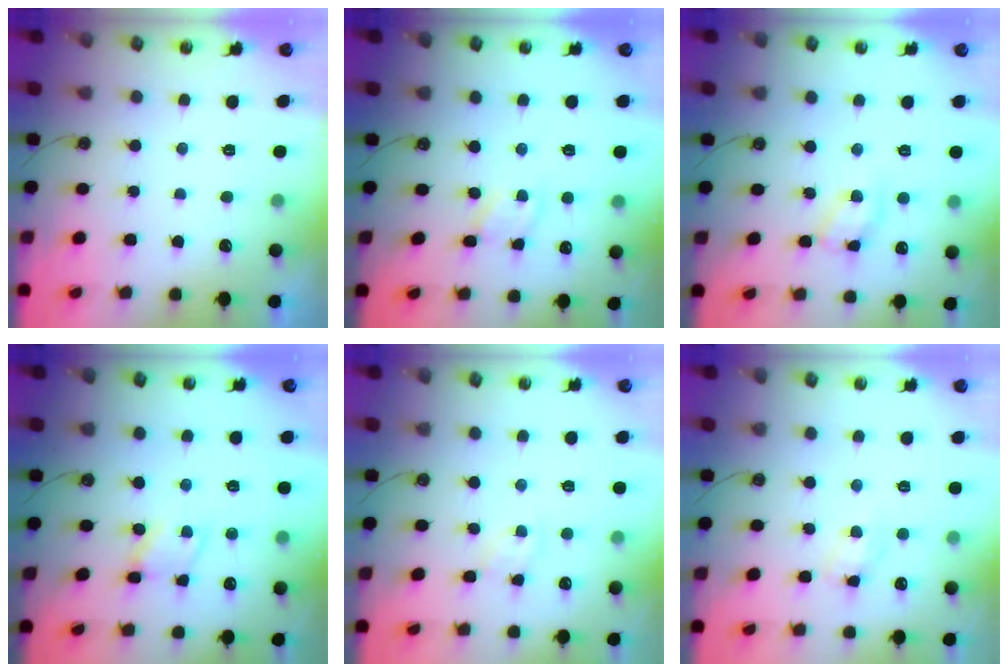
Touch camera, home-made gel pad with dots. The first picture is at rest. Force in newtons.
{"total": 2.4, "press": 2.4, "slide": 0.2}
{"total": 12.3, "press": 12.3, "slide": 0.9}
{"total": 2.8, "press": 2.8, "slide": 0.2}
{"total": 3.1, "press": 3.0, "slide": 0.4}
{"total": 5.7, "press": 5.7, "slide": 0.4}